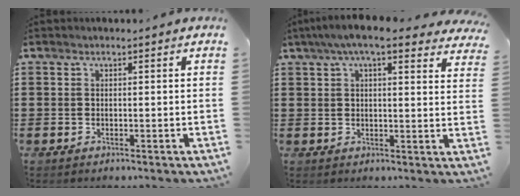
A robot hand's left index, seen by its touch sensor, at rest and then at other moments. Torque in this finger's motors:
{"motor_torque": [2.14, 0.00, 0.82, 0.14]}